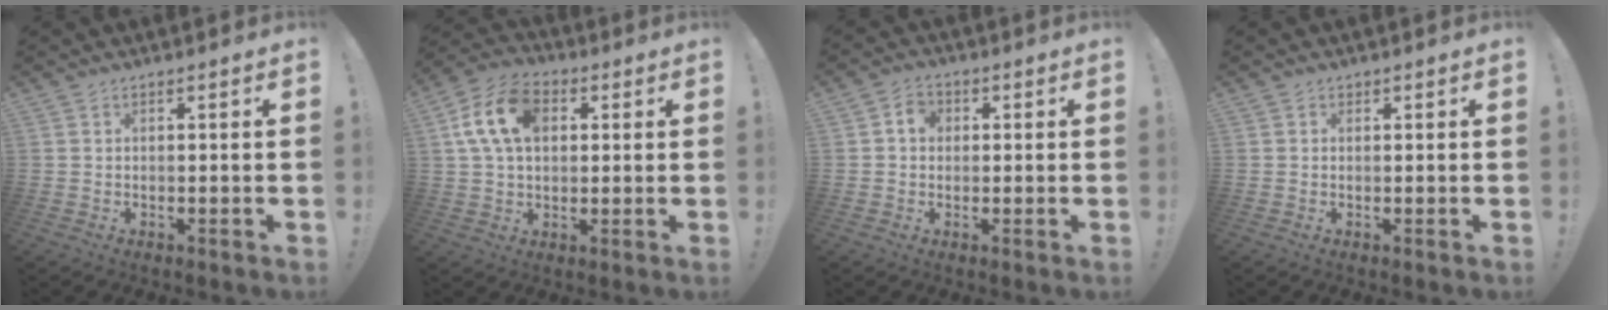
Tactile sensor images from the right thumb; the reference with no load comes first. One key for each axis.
{"total": 14.3, "fx": 3.7, "fy": 9.8, "fz": 9.8, "tx": -0.177, "ty": 0.014, "tz": 0.072}
{"total": 4.0, "fx": 0.5, "fy": 3.3, "fz": 2.3, "tx": -0.034, "ty": 0.007, "tz": 0.007}
{"total": 0.6, "fx": 0.4, "fy": 0.5, "fz": 0.0, "tx": 0.006, "ty": -0.002, "tz": 0.007}